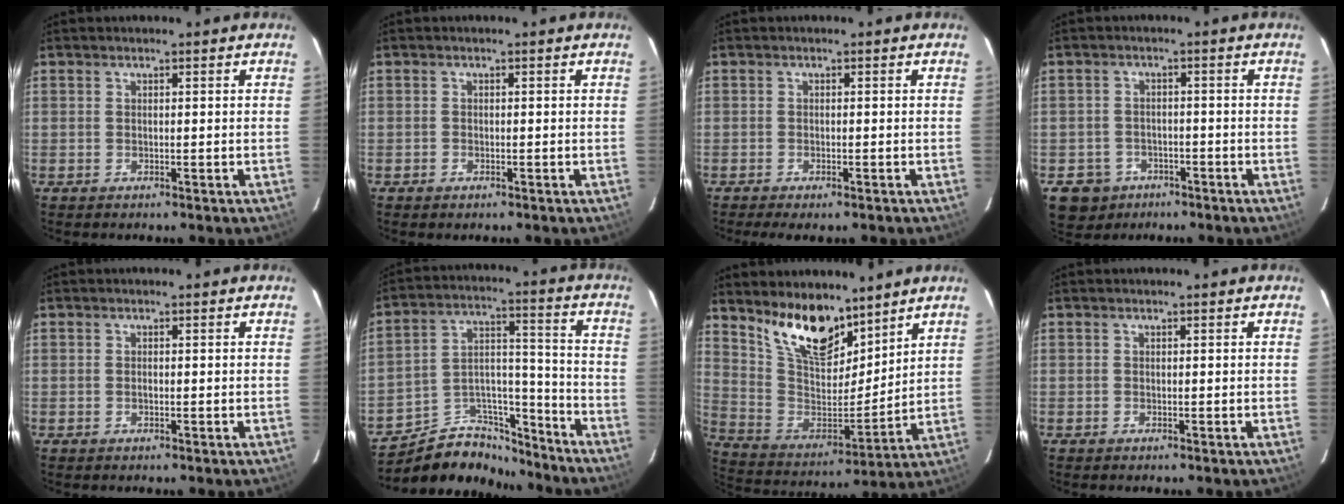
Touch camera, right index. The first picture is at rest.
{"total": 0.9, "force": [-0.6, 0.5, 0.3], "torque": [-0.005, -0.001, -0.012]}
{"total": 3.1, "force": [-2.4, 0.8, 1.8], "torque": [-0.041, -0.013, -0.039]}
{"total": 6.9, "force": [-3.7, 5.7, 1.1], "torque": [-0.039, 0.023, -0.053]}
{"total": 0.5, "force": [-0.2, 0.3, 0.4], "torque": [-0.008, 0.001, -0.004]}
{"total": 14.7, "force": [-12.2, 7.3, 3.8], "torque": [-0.067, 0.068, -0.187]}
{"total": 15.3, "force": [11.3, 6.5, 8.1], "torque": [-0.158, -0.004, 0.221]}
{"total": 0.0}